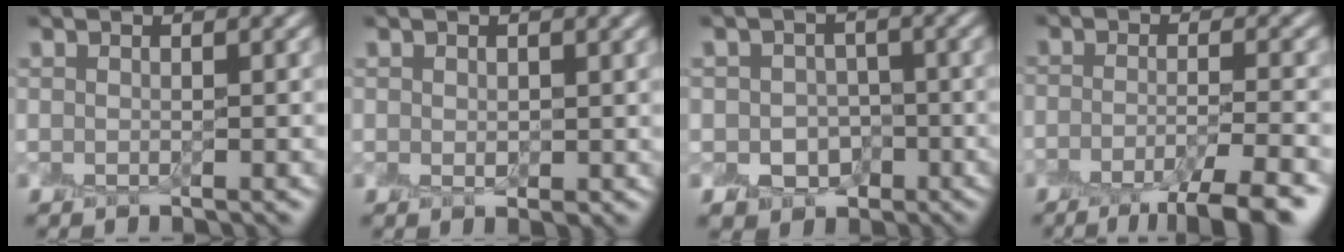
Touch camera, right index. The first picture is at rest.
{"total": 0.8, "force": [0.5, 0.5, 0.4], "torque": [-0.002, 0.003, 0.017]}
{"total": 4.3, "force": [-1.3, 3.6, 1.8], "torque": [-0.037, -0.011, -0.018]}
{"total": 6.0, "force": [-4.0, 1.2, 4.3], "torque": [-0.043, 0.001, -0.066]}